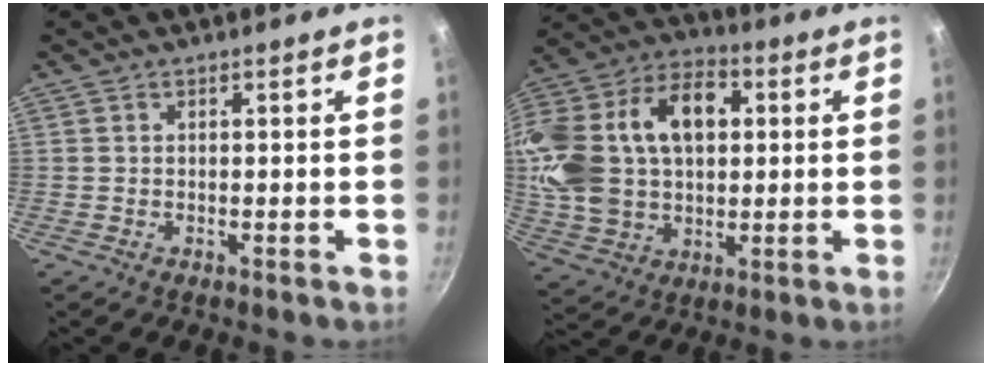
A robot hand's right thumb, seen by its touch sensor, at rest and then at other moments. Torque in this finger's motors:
{"motor_torque": [1.25, 3.76, 1.44, -0.23, 0.25]}